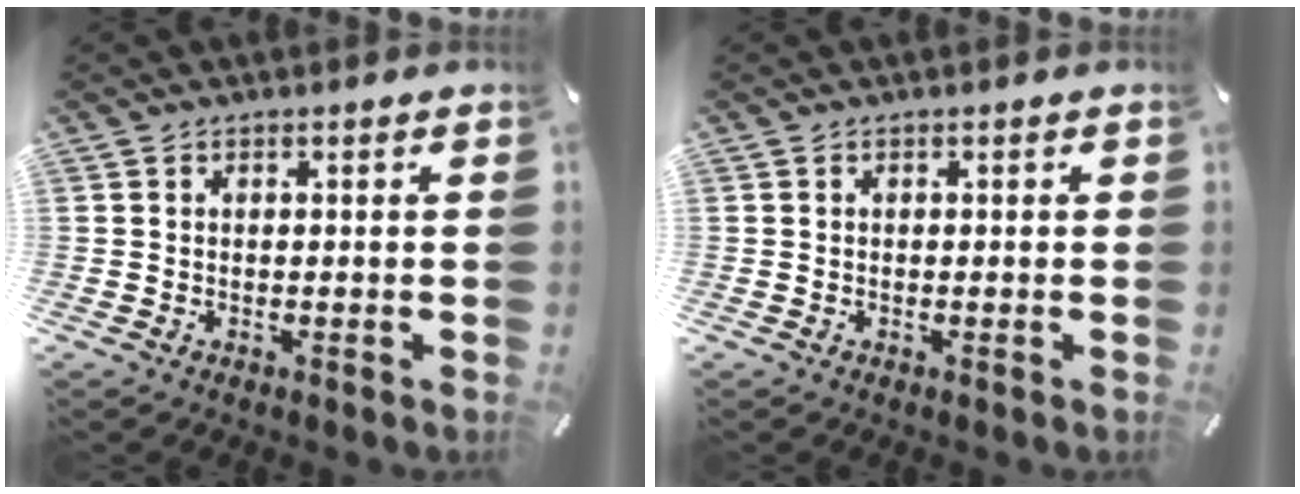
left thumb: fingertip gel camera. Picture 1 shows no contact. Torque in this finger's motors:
{"motor_torque": [0.00, 0.00, 0.00, 0.02, 0.00]}